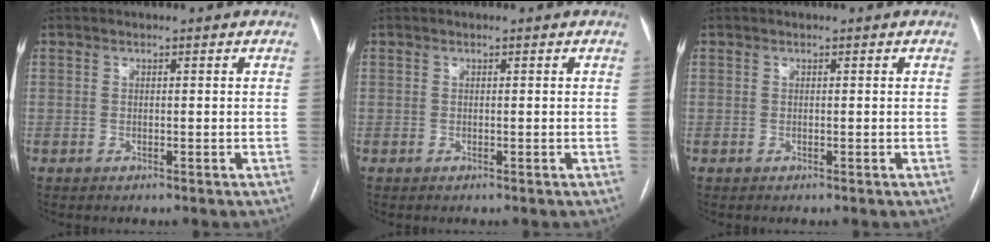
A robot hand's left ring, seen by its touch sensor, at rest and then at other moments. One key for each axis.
{"total": 0.0}
{"total": 0.0}